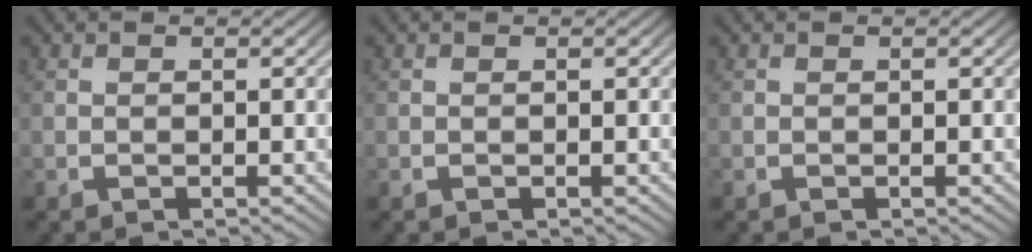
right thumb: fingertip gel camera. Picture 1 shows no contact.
{"total": 0.0}
{"total": 0.0}